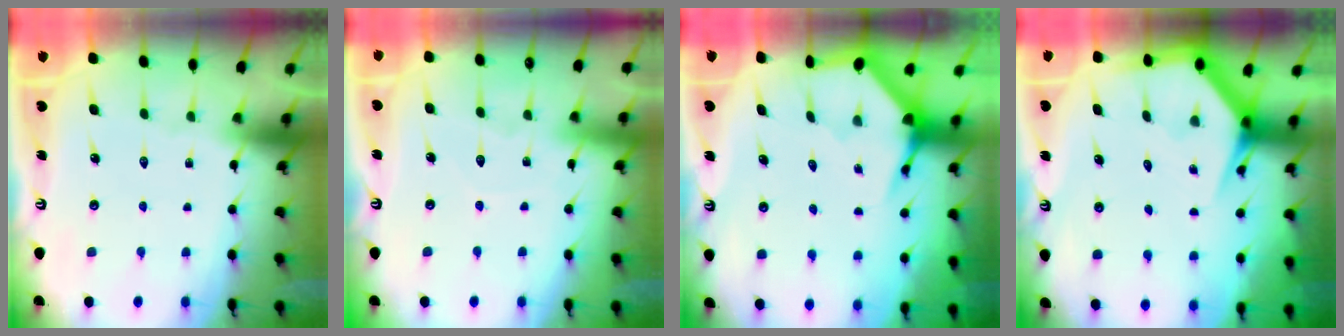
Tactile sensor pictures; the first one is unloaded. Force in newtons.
{"total": 4.5, "press": 4.4, "slide": 0.5}
{"total": 3.9, "press": 3.9, "slide": 0.5}
{"total": 4.3, "press": 4.3, "slide": 0.3}